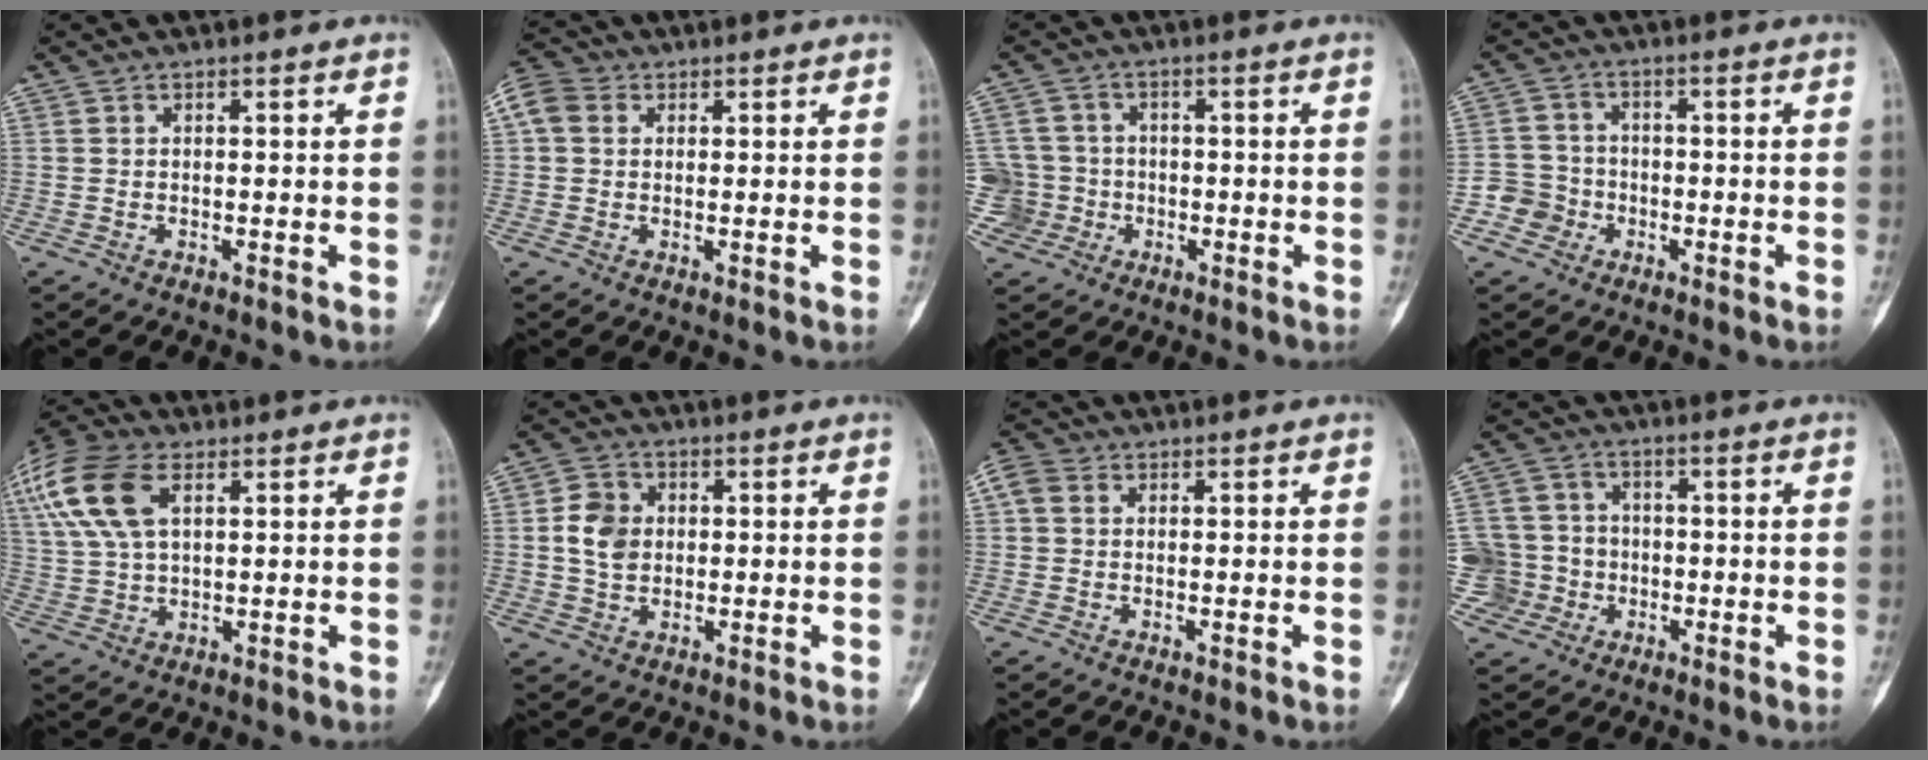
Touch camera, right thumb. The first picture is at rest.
{"total": 5.8, "force": [1.5, 4.7, 3.0], "torque": [-0.061, 0.017, 0.023]}
{"total": 6.6, "force": [-1.9, 6.4, 0.1], "torque": [0.024, 0.021, -0.033]}
{"total": 6.0, "force": [-2.4, 5.4, 0.8], "torque": [0.015, 0.024, -0.050]}
{"total": 15.2, "force": [5.9, 8.2, 11.3], "torque": [-0.252, 0.010, 0.113]}
{"total": 6.7, "force": [0.6, 5.5, 3.8], "torque": [-0.052, 0.004, 0.009]}
{"total": 3.5, "force": [0.9, 2.8, 1.8], "torque": [-0.041, 0.013, 0.014]}
{"total": 9.3, "force": [-2.1, 9.0, 1.1], "torque": [0.007, 0.027, -0.036]}